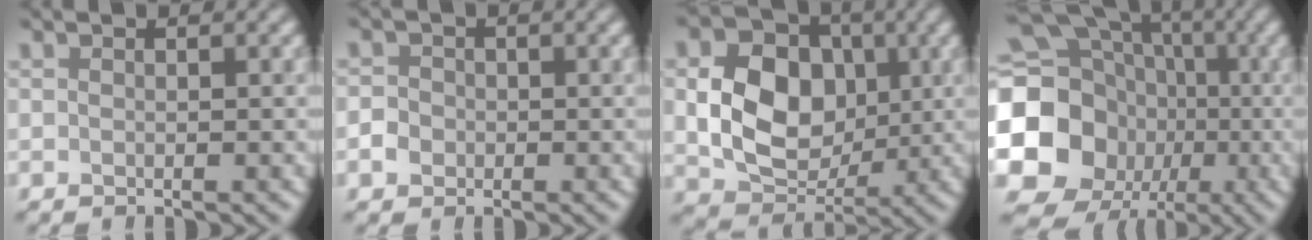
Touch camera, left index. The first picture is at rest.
{"total": 1.5, "force": [-0.7, 1.3, 0.0], "torque": [0.006, 0.000, -0.015]}
{"total": 7.7, "force": [0.3, 6.2, 4.7], "torque": [-0.084, -0.003, 0.008]}
{"total": 20.0, "force": [-2.0, 18.4, 7.5], "torque": [-0.178, -0.008, -0.077]}